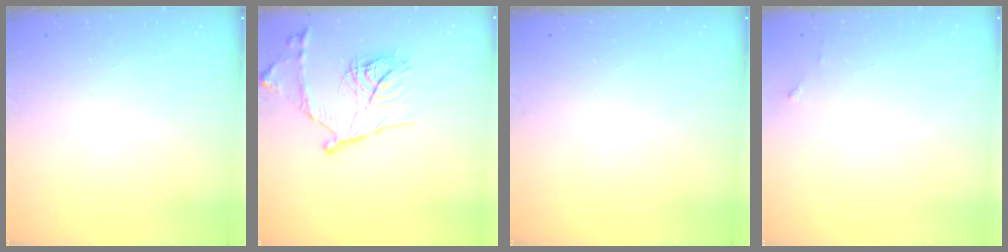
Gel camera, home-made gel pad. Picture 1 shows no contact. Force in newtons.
{"total": 18.4, "press": 18.4, "slide": 1.3}
{"total": 0.0}
{"total": 2.6, "press": 2.6, "slide": 0.2}